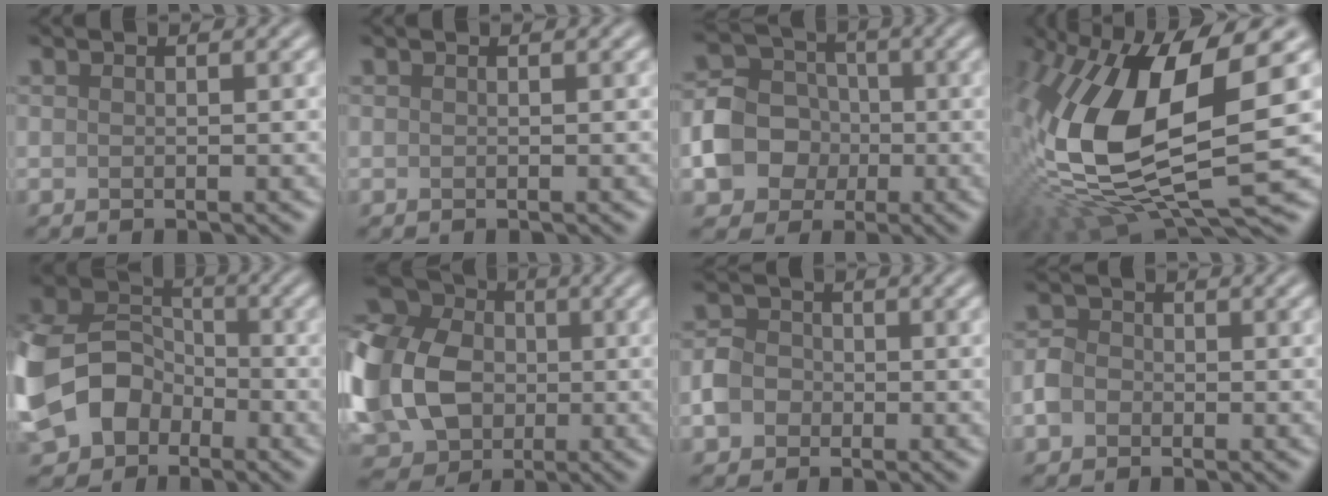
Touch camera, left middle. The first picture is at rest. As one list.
[{"total": 0.0}, {"total": 7.8, "force": [-2.0, 6.8, 3.4], "torque": [-0.052, -0.006, -0.052]}, {"total": 14.5, "force": [2.1, 6.2, 12.9], "torque": [-0.285, -0.018, 0.038]}, {"total": 14.0, "force": [-4.6, 11.3, 6.8], "torque": [-0.164, -0.032, -0.102]}, {"total": 16.6, "force": [-0.6, 13.3, 9.9], "torque": [-0.229, -0.005, -0.040]}, {"total": 3.0, "force": [-0.9, 2.6, 1.2], "torque": [-0.016, 0.002, -0.021]}, {"total": 2.3, "force": [-0.8, 1.9, 1.0], "torque": [-0.017, 0.001, -0.021]}]